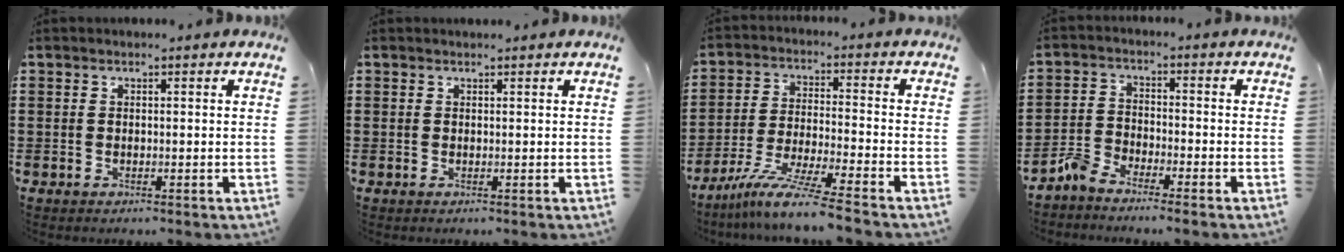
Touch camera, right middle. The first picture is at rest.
{"total": 0.0}
{"total": 9.0, "force": [-7.7, -0.5, 4.7], "torque": [-0.094, -0.011, -0.150]}
{"total": 3.7, "force": [-3.6, 0.5, 0.9], "torque": [-0.038, 0.002, -0.078]}